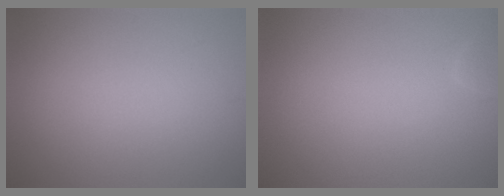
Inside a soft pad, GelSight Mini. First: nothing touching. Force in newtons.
{"total": 0.7, "press": 0.7, "slide": 0.1}